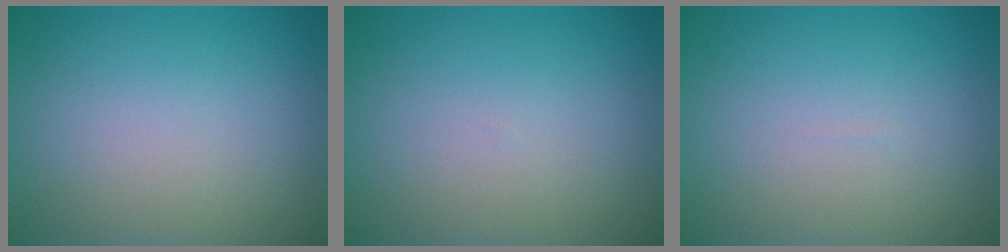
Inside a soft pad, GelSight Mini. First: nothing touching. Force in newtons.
{"total": 0.0}
{"total": 0.0}